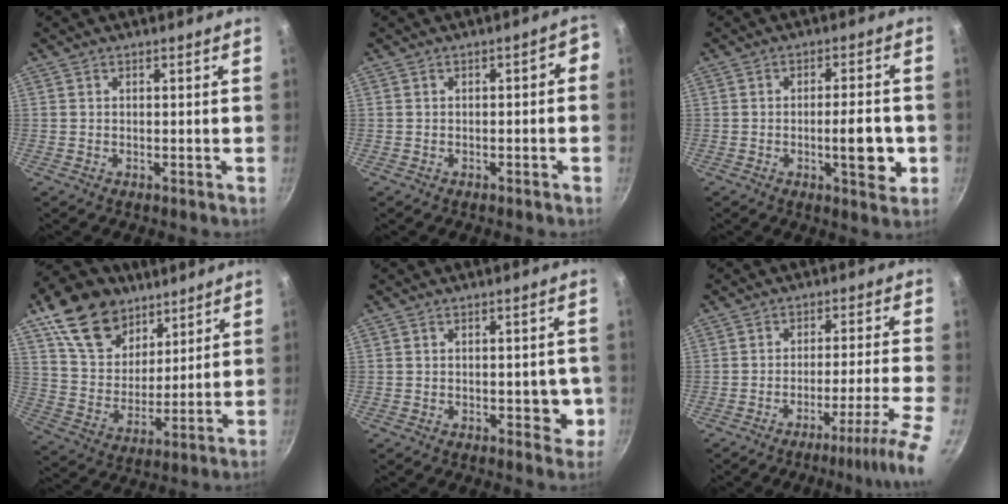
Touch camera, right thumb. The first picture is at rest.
{"total": 2.9, "force": [-0.8, 1.4, 2.4], "torque": [-0.017, 0.030, -0.005]}
{"total": 8.5, "force": [-1.9, 2.8, 7.8], "torque": [-0.096, 0.005, -0.027]}
{"total": 18.2, "force": [10.6, 12.0, 8.6], "torque": [-0.118, -0.044, 0.196]}
{"total": 4.9, "force": [-1.0, 2.8, 4.0], "torque": [-0.024, 0.001, -0.014]}
{"total": 10.5, "force": [-7.3, -1.5, 7.4], "torque": [-0.105, 0.039, -0.104]}